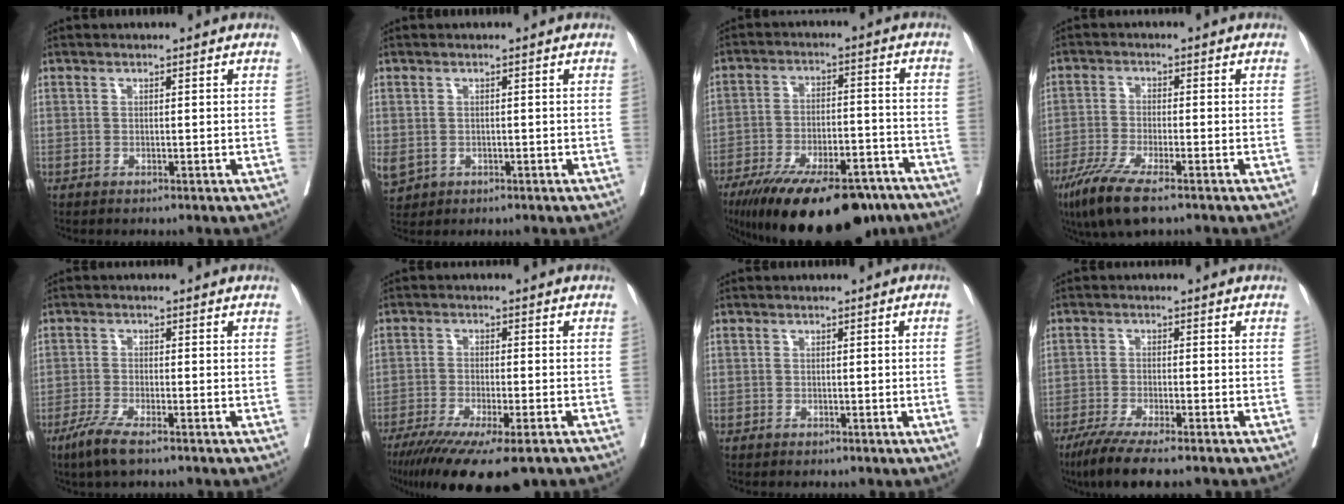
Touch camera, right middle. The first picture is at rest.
{"total": 4.2, "force": [-1.3, 3.5, 2.0], "torque": [-0.059, -0.005, -0.011]}
{"total": 21.2, "force": [-16.1, 6.3, 12.3], "torque": [-0.177, -0.012, -0.242]}
{"total": 8.4, "force": [-5.6, 1.0, 6.2], "torque": [-0.121, -0.023, -0.097]}
{"total": 4.2, "force": [-2.8, 0.3, 3.1], "torque": [-0.072, -0.013, -0.056]}
{"total": 16.3, "force": [-12.3, 2.6, 10.4], "torque": [-0.156, -0.039, -0.189]}
{"total": 1.3, "force": [-0.4, -0.1, 1.2], "torque": [-0.023, 0.002, -0.008]}
{"total": 8.3, "force": [-6.5, 0.4, 5.2], "torque": [-0.085, -0.022, -0.106]}